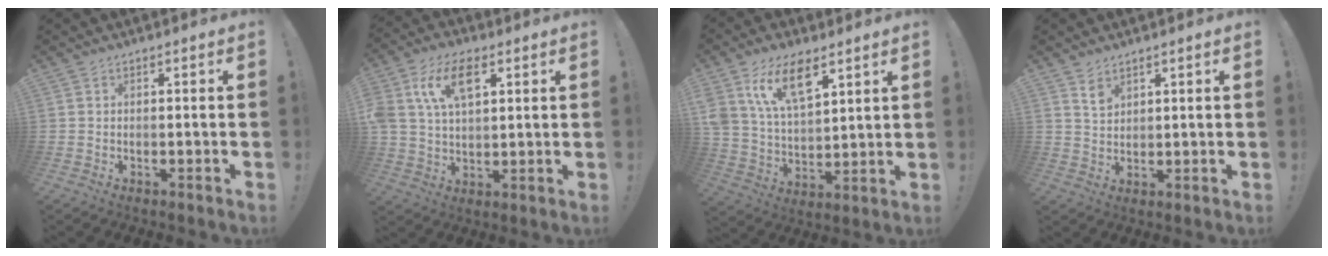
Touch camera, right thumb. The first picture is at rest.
{"total": 12.4, "force": [4.9, 7.5, 8.6], "torque": [-0.167, 0.002, 0.091]}
{"total": 15.0, "force": [8.7, 7.8, 9.5], "torque": [-0.183, -0.037, 0.161]}
{"total": 4.2, "force": [3.0, 2.6, 1.3], "torque": [-0.015, -0.019, 0.053]}